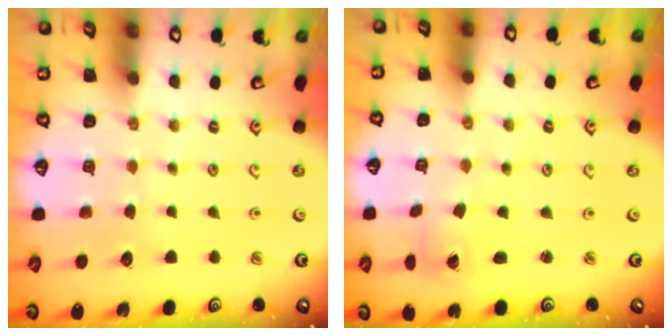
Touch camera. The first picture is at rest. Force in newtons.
{"total": 1.0, "press": 1.0, "slide": 0.0}